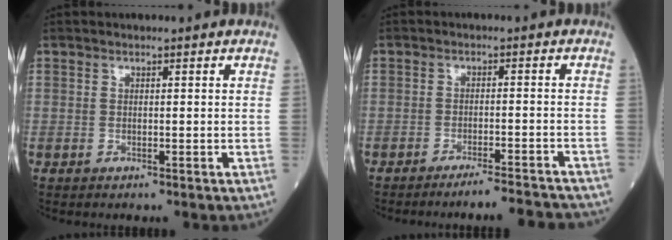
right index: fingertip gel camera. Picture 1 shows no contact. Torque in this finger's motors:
{"motor_torque": [1.03, -1.12, 0.14, 0.06]}